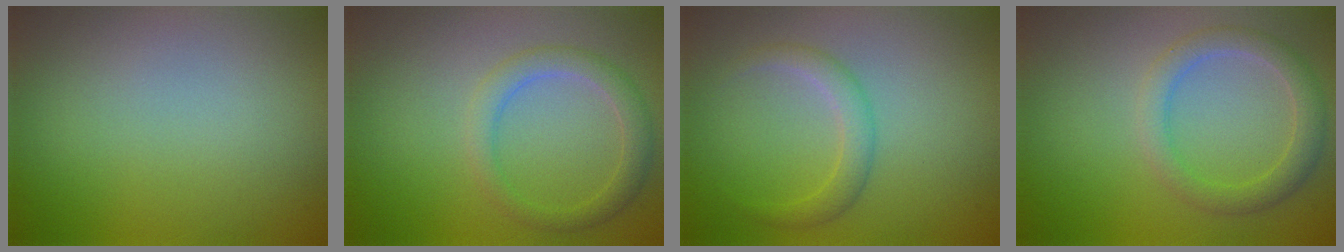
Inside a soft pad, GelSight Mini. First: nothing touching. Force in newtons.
{"total": 2.4, "press": 2.4, "slide": 0.2}
{"total": 1.9, "press": 1.9, "slide": 0.1}
{"total": 2.7, "press": 2.7, "slide": 0.1}